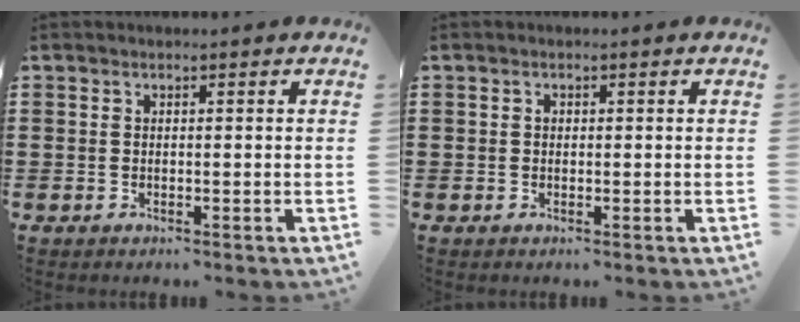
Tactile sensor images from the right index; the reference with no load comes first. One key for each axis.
{"total": 0.6, "fx": 0.1, "fy": 0.5, "fz": 0.3, "tx": -0.008, "ty": 0.002, "tz": 0.002}